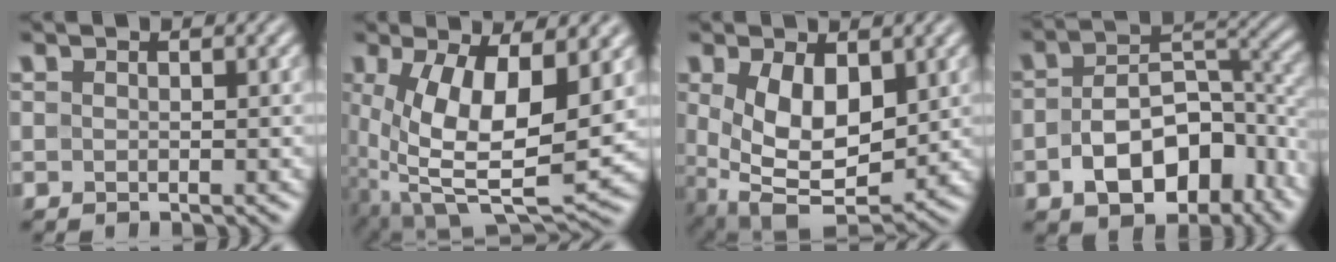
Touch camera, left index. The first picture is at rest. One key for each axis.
{"total": 11.1, "fx": 0.4, "fy": 4.8, "fz": 10.0, "tx": -0.193, "ty": -0.025, "tz": 0.011}
{"total": 7.8, "fx": 0.9, "fy": 4.5, "fz": 6.3, "tx": -0.131, "ty": -0.013, "tz": 0.020}
{"total": 9.6, "fx": -4.2, "fy": 5.5, "fz": 6.6, "tx": -0.108, "ty": -0.007, "tz": -0.066}